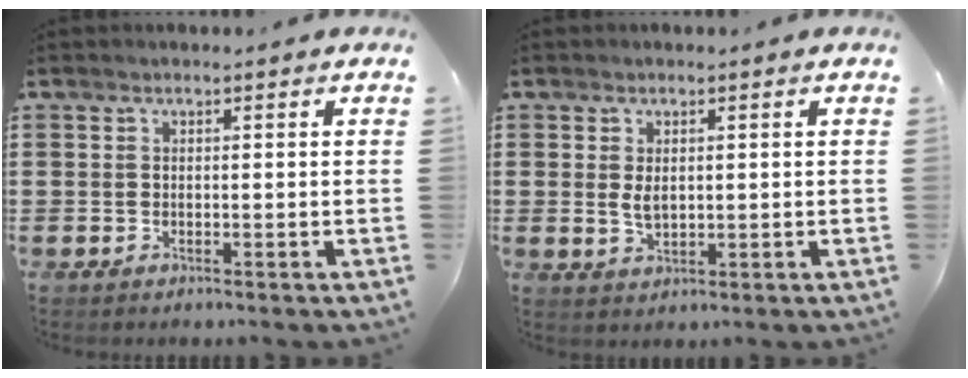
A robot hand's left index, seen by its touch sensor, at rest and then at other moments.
{"total": 2.6, "force": [0.5, 1.5, 2.0], "torque": [-0.051, 0.002, 0.005]}